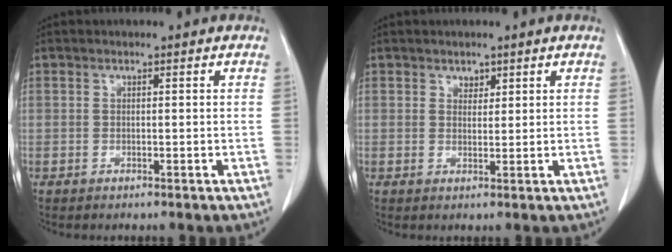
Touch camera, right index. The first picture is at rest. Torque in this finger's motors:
{"motor_torque": [0.01, 0.00, 0.00, 0.00]}